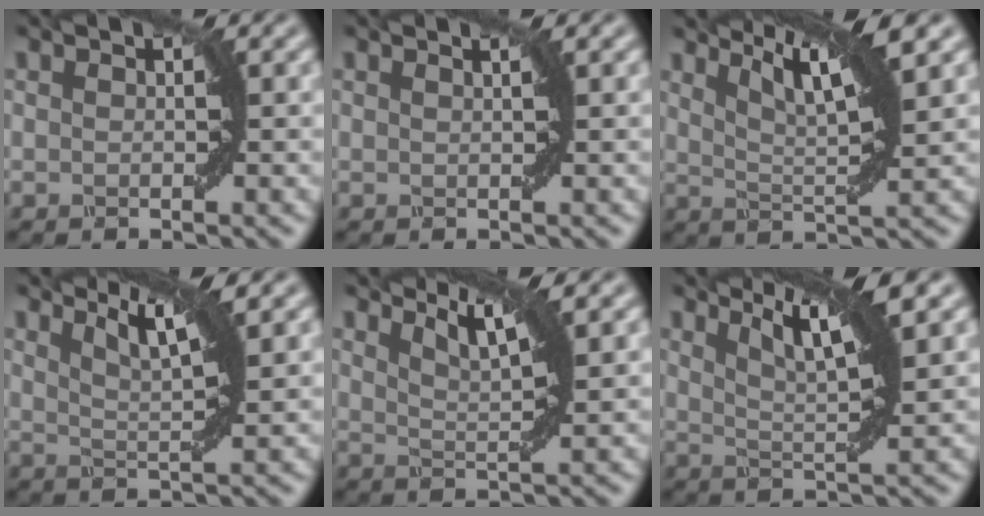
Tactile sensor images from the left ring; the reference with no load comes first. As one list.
[{"total": 1.3, "force": [0.7, 0.5, 0.9], "torque": [0.003, -0.003, -0.007]}, {"total": 5.9, "force": [3.5, 1.2, 4.6], "torque": [-0.072, 0.009, 0.065]}, {"total": 3.8, "force": [2.2, 0.8, 3.0], "torque": [-0.048, 0.006, 0.039]}, {"total": 3.6, "force": [2.3, 0.8, 2.6], "torque": [-0.043, 0.005, 0.042]}, {"total": 5.3, "force": [2.9, 1.0, 4.3], "torque": [-0.070, 0.007, 0.055]}]